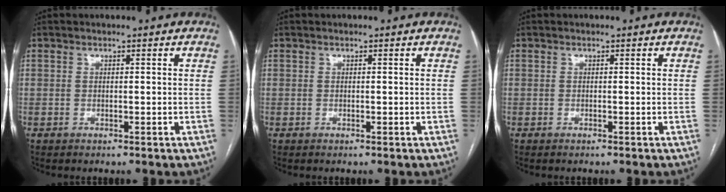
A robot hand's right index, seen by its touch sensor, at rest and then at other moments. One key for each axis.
{"total": 0.0}
{"total": 0.0}